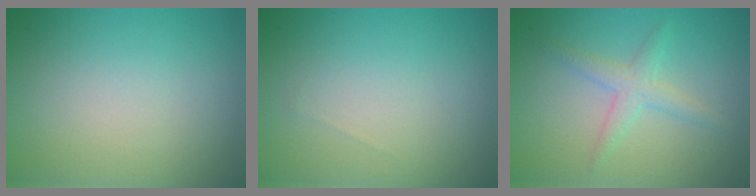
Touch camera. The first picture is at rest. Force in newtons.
{"total": 0.0}
{"total": 2.2, "press": 2.2, "slide": 0.1}